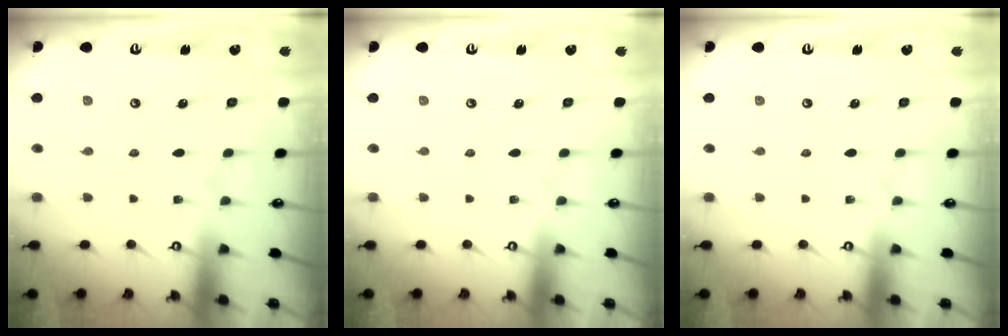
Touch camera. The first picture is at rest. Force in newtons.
{"total": 0.0}
{"total": 0.0}